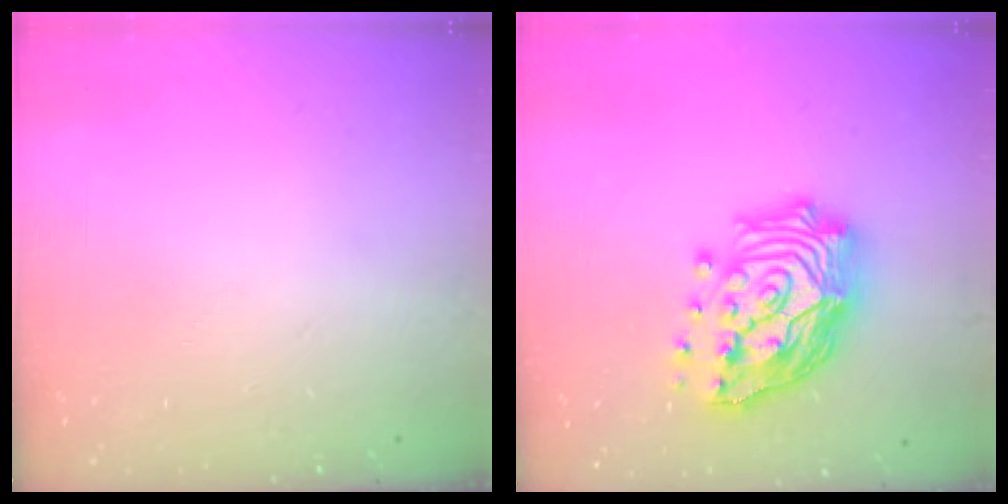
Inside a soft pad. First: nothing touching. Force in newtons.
{"total": 22.7, "press": 22.6, "slide": 1.9}